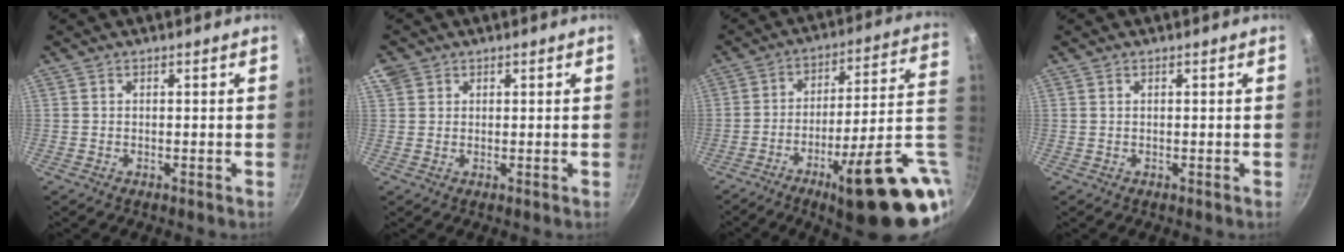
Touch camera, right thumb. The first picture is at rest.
{"total": 2.9, "force": [1.5, 2.3, 0.9], "torque": [-0.010, 0.003, 0.028]}
{"total": 24.9, "force": [-7.6, 5.8, 23.0], "torque": [-0.274, 0.021, -0.103]}
{"total": 0.0}